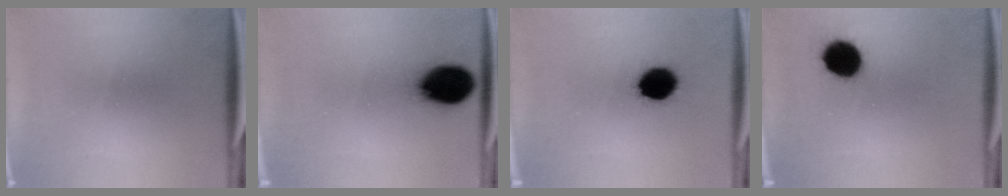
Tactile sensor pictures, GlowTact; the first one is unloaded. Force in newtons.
{"total": 15.2}
{"total": 10.8}
{"total": 11.4}